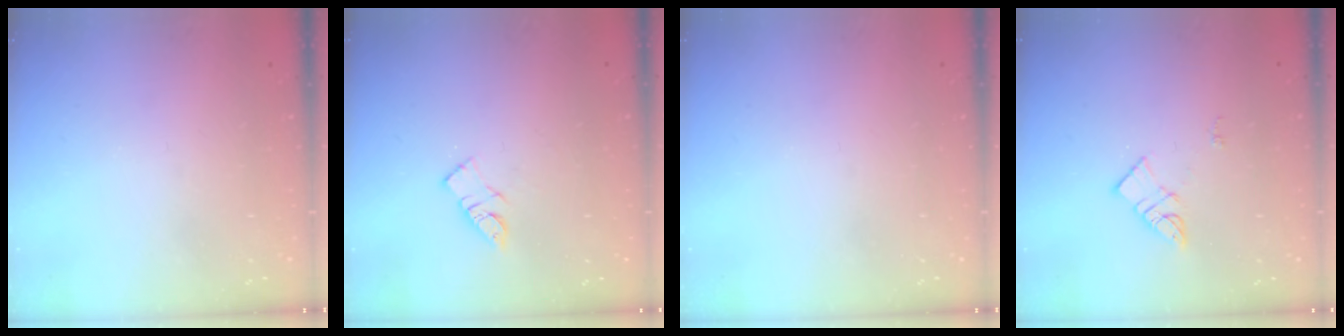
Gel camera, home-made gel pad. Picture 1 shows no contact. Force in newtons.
{"total": 7.5, "press": 7.4, "slide": 0.4}
{"total": 0.0}
{"total": 6.2, "press": 6.2, "slide": 0.2}